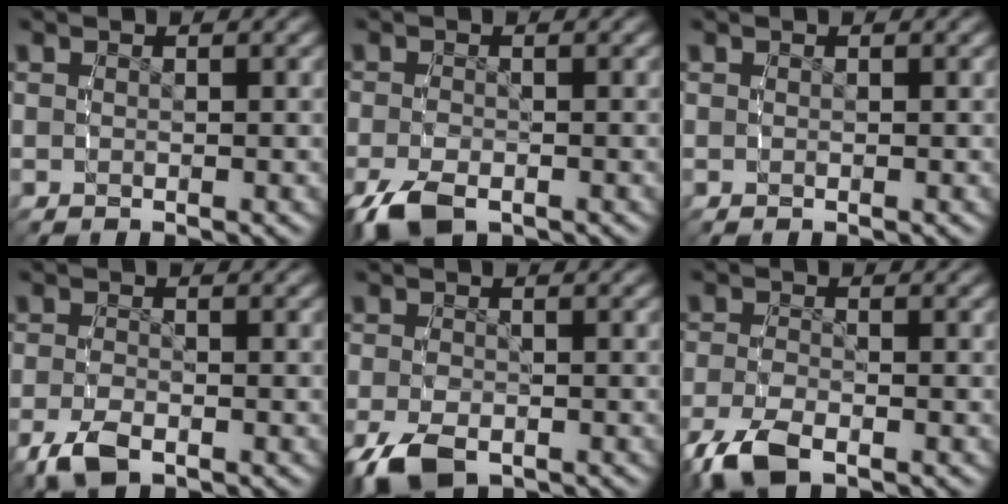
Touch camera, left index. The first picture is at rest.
{"total": 2.9, "force": [-1.9, 1.4, 1.7], "torque": [-0.052, -0.015, -0.027]}
{"total": 0.0}
{"total": 2.2, "force": [-1.3, 0.9, 1.5], "torque": [-0.041, -0.008, -0.023]}
{"total": 3.2, "force": [-2.0, 1.7, 1.9], "torque": [-0.056, -0.017, -0.027]}
{"total": 3.2, "force": [-2.1, 1.2, 2.1], "torque": [-0.054, -0.011, -0.032]}